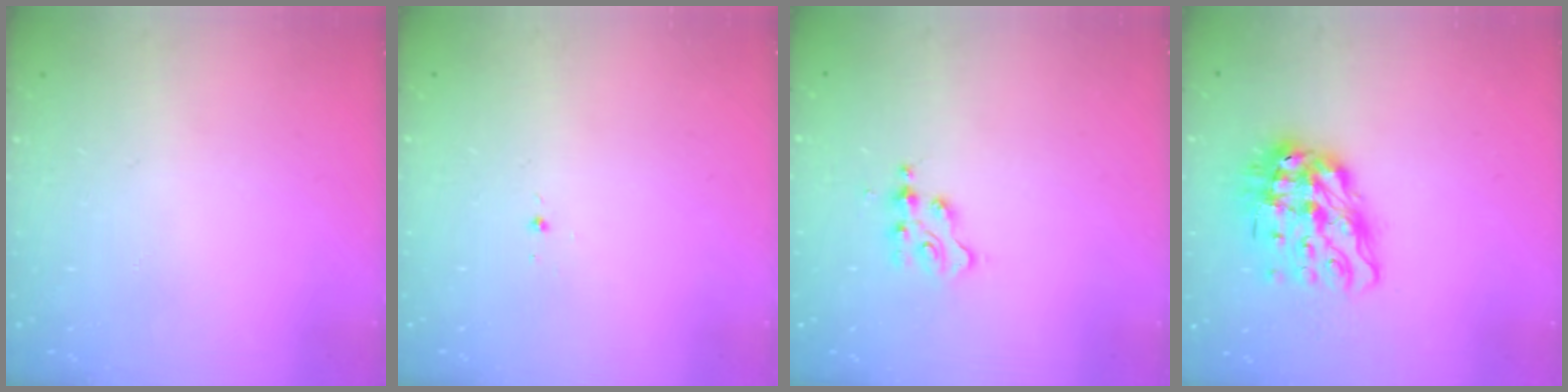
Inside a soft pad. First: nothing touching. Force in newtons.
{"total": 2.9, "press": 2.8, "slide": 0.8}
{"total": 2.1, "press": 2.1, "slide": 0.3}
{"total": 13.5, "press": 13.4, "slide": 1.7}